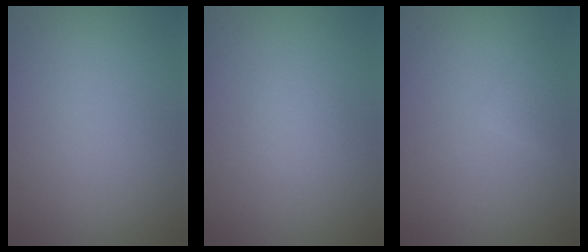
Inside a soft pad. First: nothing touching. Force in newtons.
{"total": 1.2, "press": 1.2, "slide": 0.0}
{"total": 1.2, "press": 1.2, "slide": 0.0}